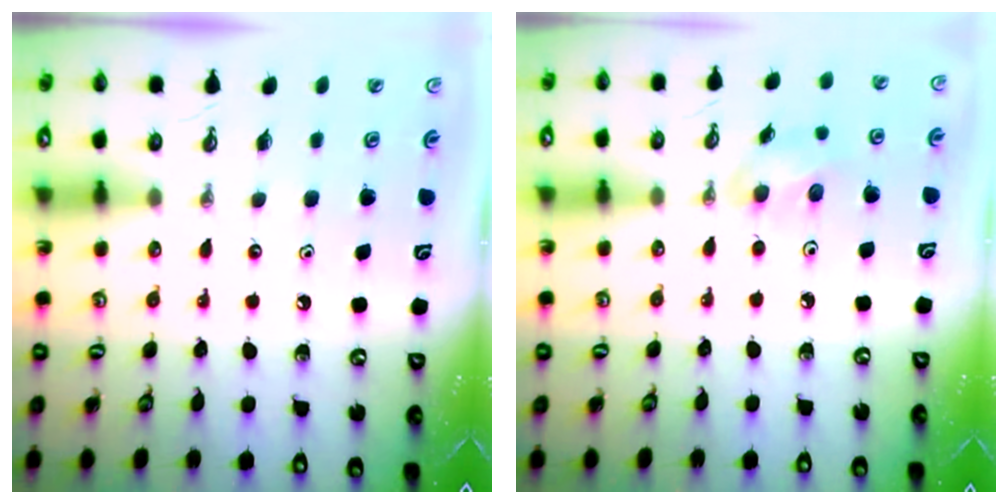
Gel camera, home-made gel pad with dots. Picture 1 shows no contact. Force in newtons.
{"total": 5.9, "press": 5.5, "slide": 2.1}